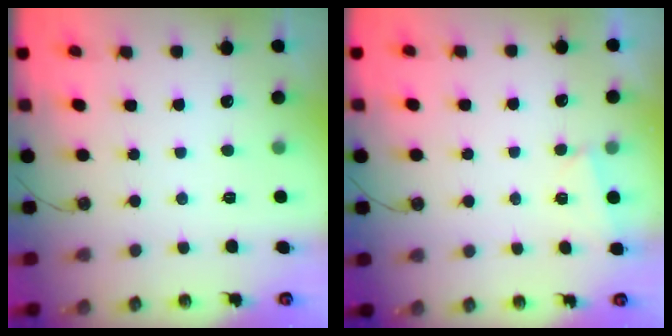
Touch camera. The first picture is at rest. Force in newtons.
{"total": 2.6, "press": 1.3, "slide": 2.2}